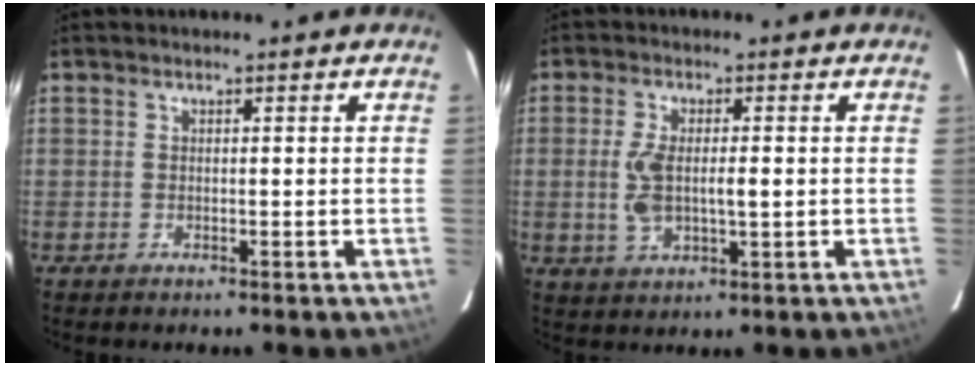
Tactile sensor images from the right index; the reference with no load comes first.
{"total": 6.1, "force": [-0.1, 2.2, 5.7], "torque": [-0.122, 0.006, 0.003]}